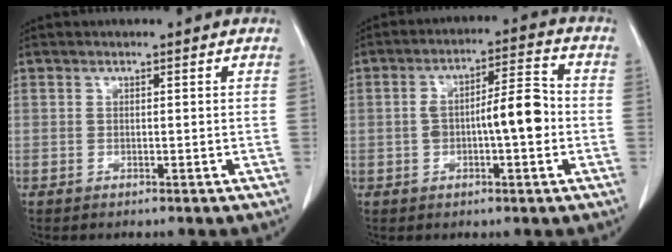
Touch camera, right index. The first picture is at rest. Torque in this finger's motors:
{"motor_torque": [0.33, -0.09, 0.35, 0.05]}